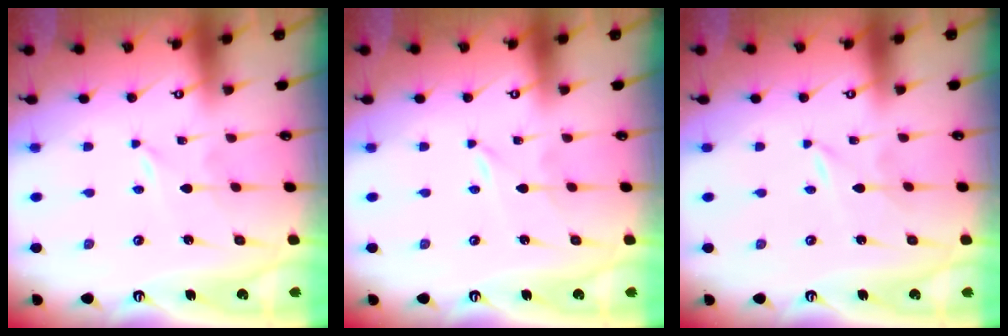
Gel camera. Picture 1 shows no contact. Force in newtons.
{"total": 0.0}
{"total": 0.0}